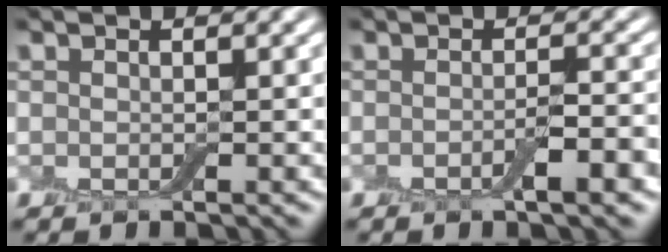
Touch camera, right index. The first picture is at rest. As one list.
[{"total": 2.2, "force": [-1.1, 0.3, 1.9], "torque": [-0.029, 0.000, -0.018]}]